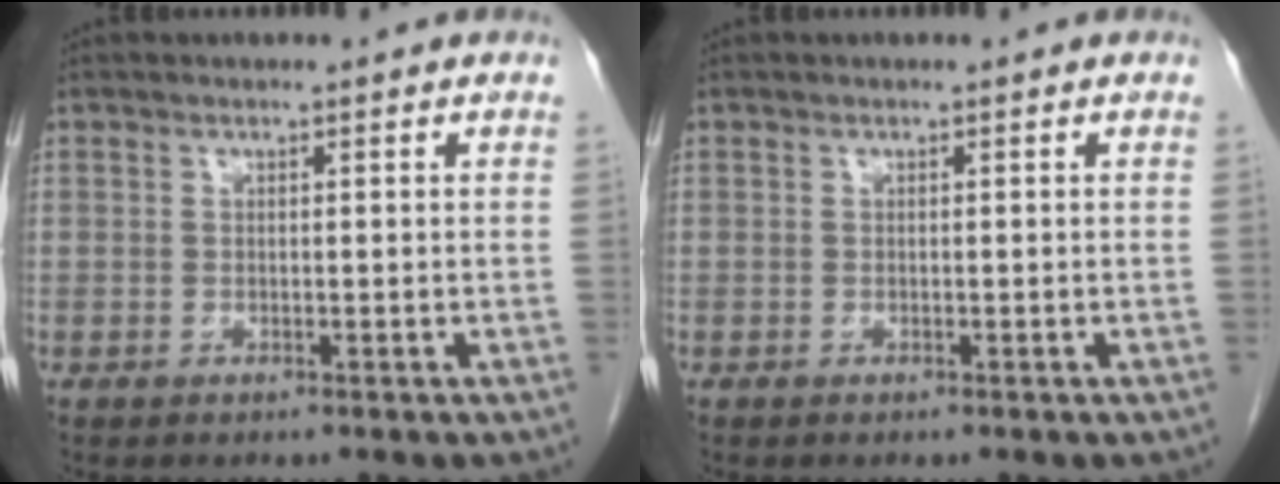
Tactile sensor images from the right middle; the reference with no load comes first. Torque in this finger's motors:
{"motor_torque": [-0.25, 0.07, 0.03, 0.00]}